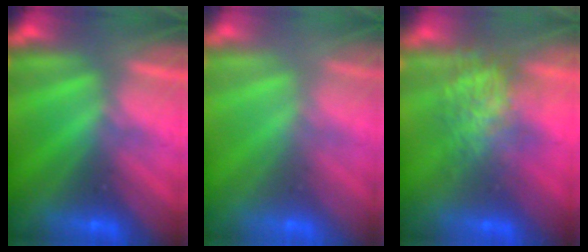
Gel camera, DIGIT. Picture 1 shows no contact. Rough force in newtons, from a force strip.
{"total": 8.5}
{"total": 7.6}